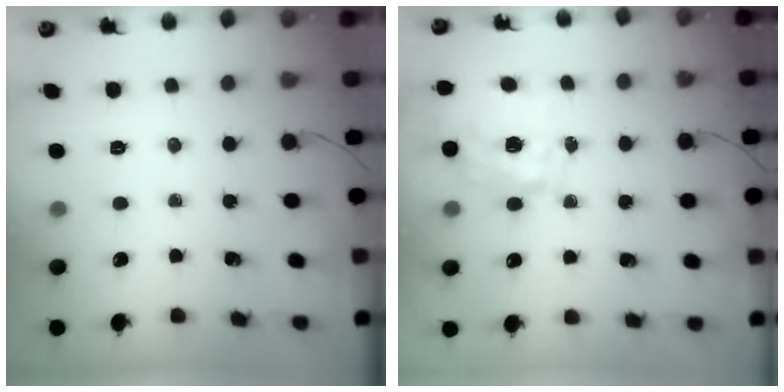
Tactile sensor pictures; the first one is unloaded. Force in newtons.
{"total": 1.5, "press": 1.3, "slide": 0.8}